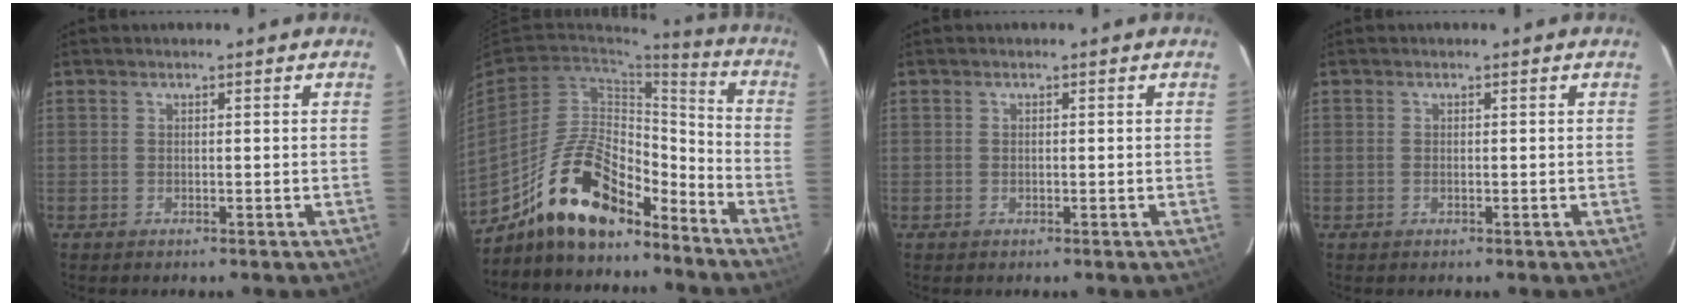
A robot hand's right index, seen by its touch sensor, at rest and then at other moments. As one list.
[{"total": 16.9, "force": [-12.3, 6.6, 9.4], "torque": [-0.184, 0.024, -0.208]}, {"total": 0.6, "force": [0.0, 0.4, 0.4], "torque": [-0.007, 0.001, -0.001]}, {"total": 0.6, "force": [-0.1, 0.4, 0.4], "torque": [-0.008, 0.000, -0.002]}]